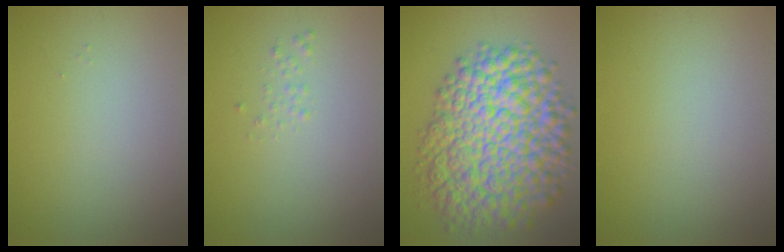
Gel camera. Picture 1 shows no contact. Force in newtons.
{"total": 0.6, "press": 0.6, "slide": 0.0}
{"total": 12.5, "press": 12.5, "slide": 0.4}
{"total": 0.0}